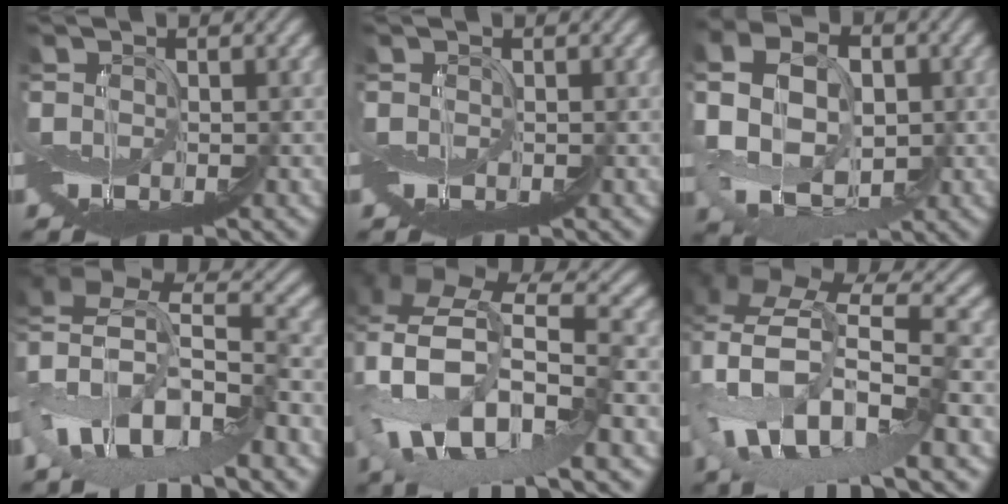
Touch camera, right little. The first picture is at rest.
{"total": 0.0}
{"total": 4.7, "force": [0.5, 3.7, 2.9], "torque": [-0.090, 0.021, 0.007]}
{"total": 5.9, "force": [-4.0, 1.9, 3.9], "torque": [-0.127, 0.015, -0.058]}
{"total": 6.2, "force": [-2.1, 2.4, 5.3], "torque": [-0.177, 0.019, -0.036]}
{"total": 5.6, "force": [-1.9, 1.7, 4.9], "torque": [-0.160, 0.028, -0.036]}